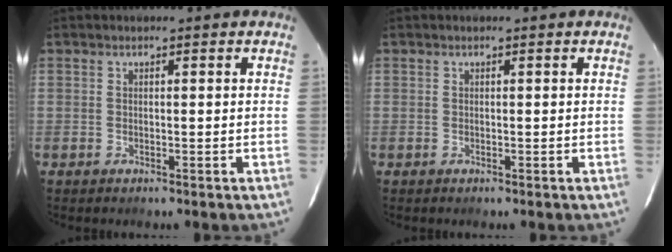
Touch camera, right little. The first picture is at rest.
{"total": 0.0}